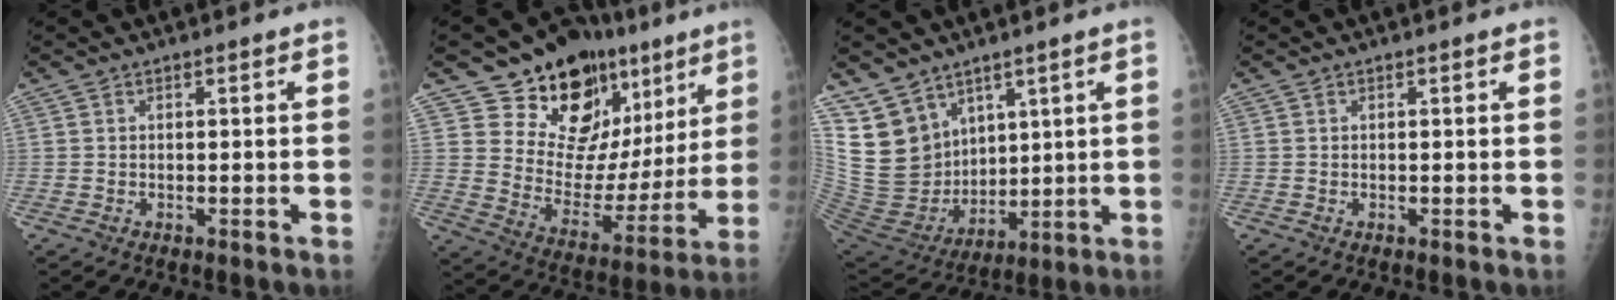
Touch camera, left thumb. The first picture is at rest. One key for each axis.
{"total": 21.4, "fx": 12.0, "fy": 13.7, "fz": 11.2, "tx": -0.089, "ty": -0.047, "tz": 0.195}
{"total": 14.3, "fx": 9.2, "fy": 9.7, "fz": 5.1, "tx": -0.071, "ty": -0.044, "tz": 0.209}
{"total": 0.0}